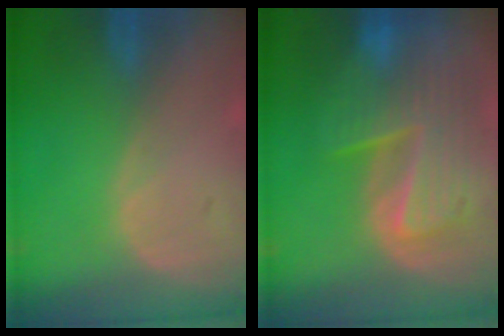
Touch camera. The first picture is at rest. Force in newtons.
{"total": 10.1, "press": 8.8, "slide": 5.0}